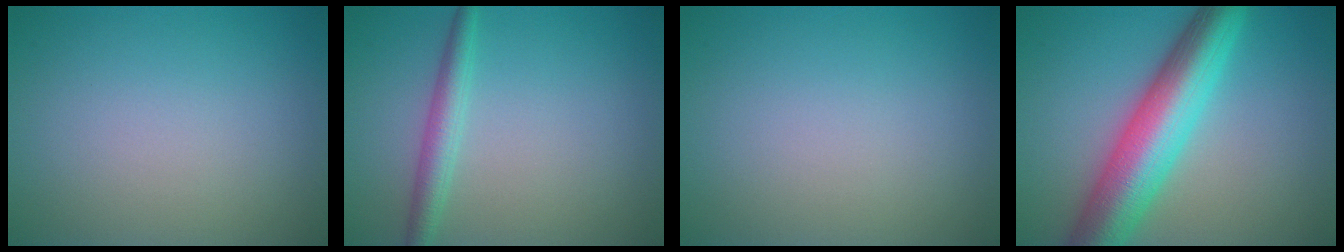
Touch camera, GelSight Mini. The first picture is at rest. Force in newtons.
{"total": 2.5, "press": 2.5, "slide": 0.0}
{"total": 0.0}
{"total": 9.2, "press": 9.2, "slide": 0.3}